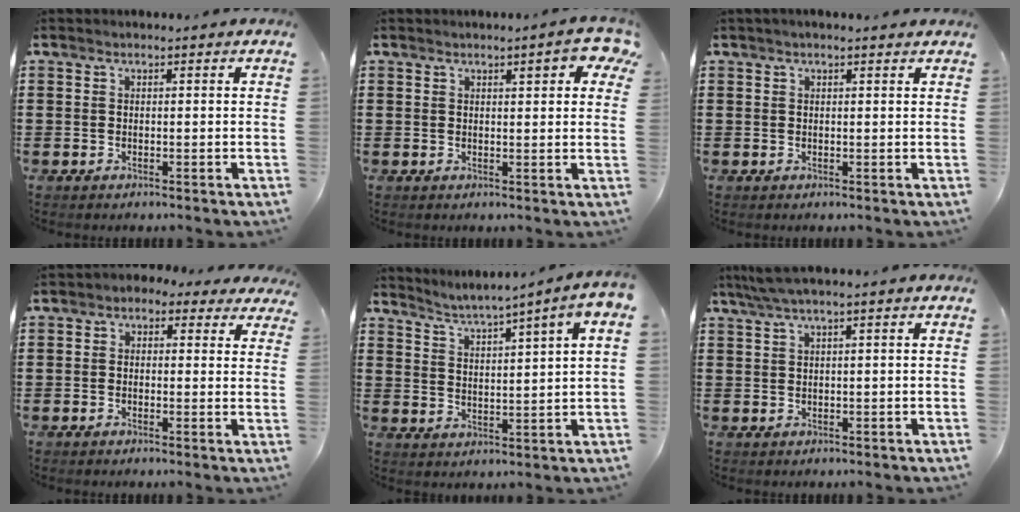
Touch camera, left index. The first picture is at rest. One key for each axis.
{"total": 4.4, "fx": 2.4, "fy": 0.9, "fz": 3.6, "tx": -0.049, "ty": -0.004, "tz": 0.037}
{"total": 0.7, "fx": 0.4, "fy": 0.0, "fz": 0.6, "tx": -0.012, "ty": 0.000, "tz": 0.008}
{"total": 1.5, "fx": 0.2, "fy": 1.3, "fz": 0.7, "tx": -0.020, "ty": 0.011, "tz": 0.000}
{"total": 3.6, "fx": 2.8, "fy": -0.8, "fz": 2.1, "tx": -0.053, "ty": -0.022, "tz": 0.042}
{"total": 1.9, "fx": 0.6, "fy": -0.1, "fz": 1.8, "tx": -0.033, "ty": -0.001, "tz": 0.011}